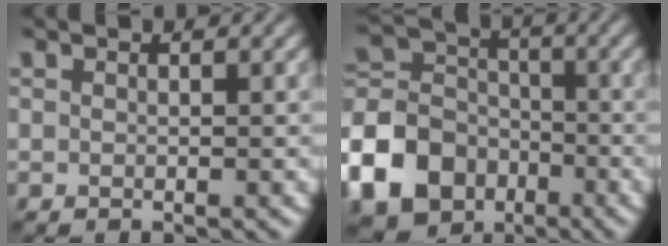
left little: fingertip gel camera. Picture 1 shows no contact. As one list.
[{"total": 11.5, "force": [-5.5, 9.0, 4.5], "torque": [-0.116, -0.014, -0.126]}]